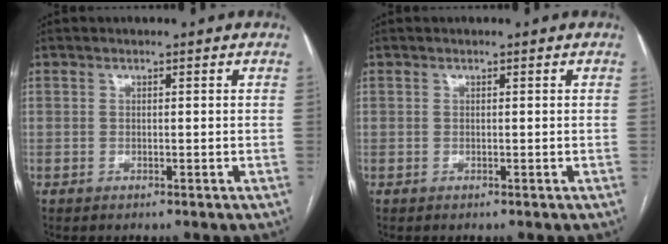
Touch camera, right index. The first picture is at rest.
{"total": 0.0}